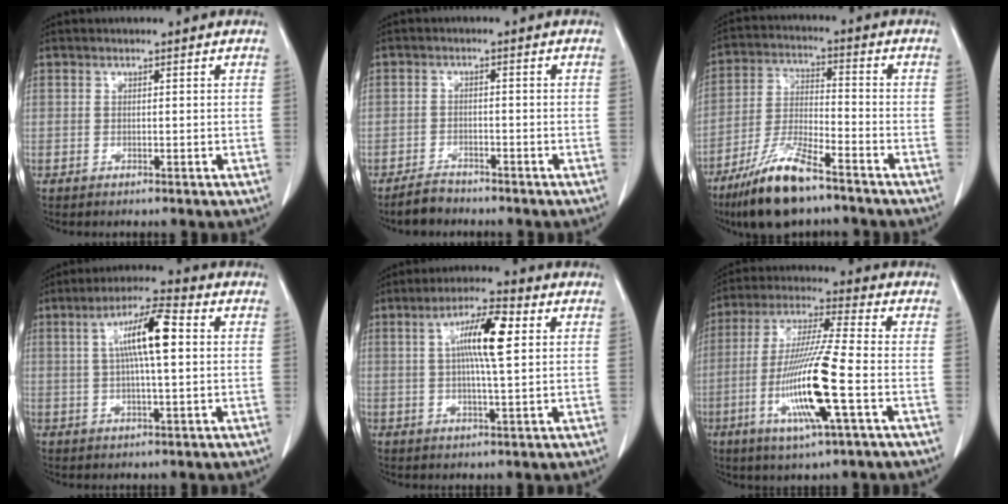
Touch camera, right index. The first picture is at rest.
{"total": 2.9, "force": [-2.6, 1.3, 0.2], "torque": [-0.008, 0.002, -0.045]}
{"total": 12.3, "force": [-8.7, 2.5, 8.3], "torque": [-0.168, -0.023, -0.163]}
{"total": 9.1, "force": [1.8, 1.3, 8.8], "torque": [-0.158, 0.017, 0.027]}
{"total": 8.9, "force": [2.4, 1.2, 8.5], "torque": [-0.152, 0.012, 0.038]}
{"total": 14.7, "force": [-4.1, 0.2, 14.2], "torque": [-0.289, -0.017, -0.079]}